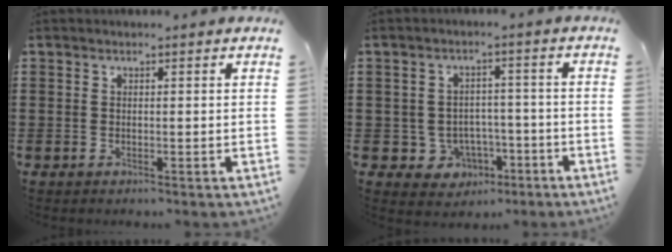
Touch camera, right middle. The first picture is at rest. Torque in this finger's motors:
{"motor_torque": [1.24, -0.04, 0.03, 0.02]}